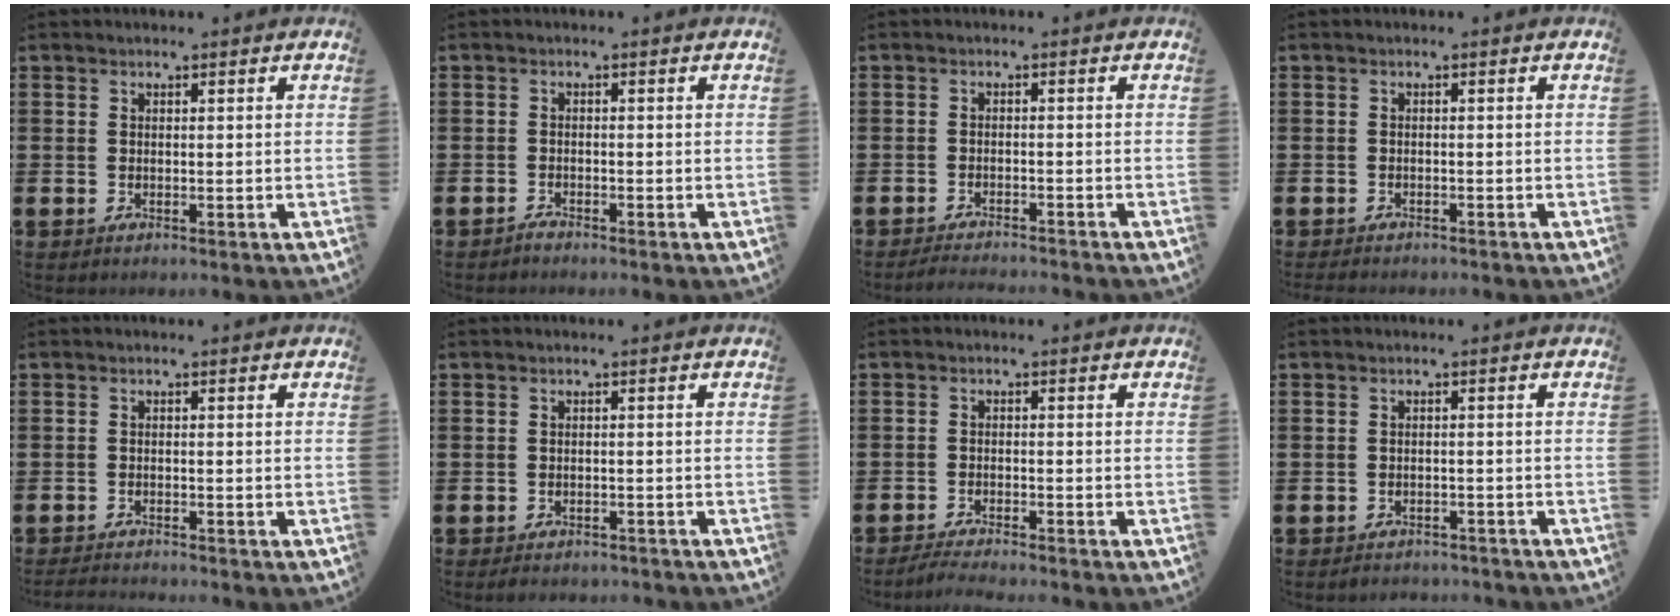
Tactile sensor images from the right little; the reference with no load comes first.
{"total": 0.7, "force": [-0.7, 0.0, 0.0], "torque": [-0.003, -0.002, -0.015]}
{"total": 1.7, "force": [-1.7, -0.1, 0.3], "torque": [-0.005, 0.003, -0.033]}
{"total": 0.7, "force": [-0.7, 0.1, 0.0], "torque": [-0.003, -0.001, -0.014]}
{"total": 1.3, "force": [-1.3, 0.0, 0.1], "torque": [-0.004, 0.001, -0.026]}
{"total": 1.3, "force": [-1.3, 0.2, 0.2], "torque": [-0.008, 0.001, -0.028]}
{"total": 1.9, "force": [-1.8, -0.2, 0.4], "torque": [-0.007, 0.003, -0.036]}
{"total": 1.4, "force": [-1.4, 0.1, -0.2], "torque": [-0.003, 0.003, -0.032]}